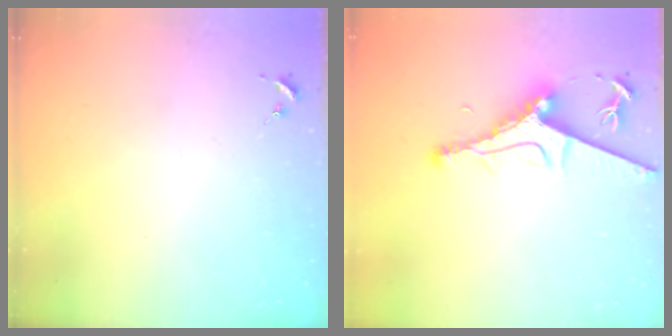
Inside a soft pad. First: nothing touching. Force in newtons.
{"total": 10.9, "press": 10.8, "slide": 1.7}